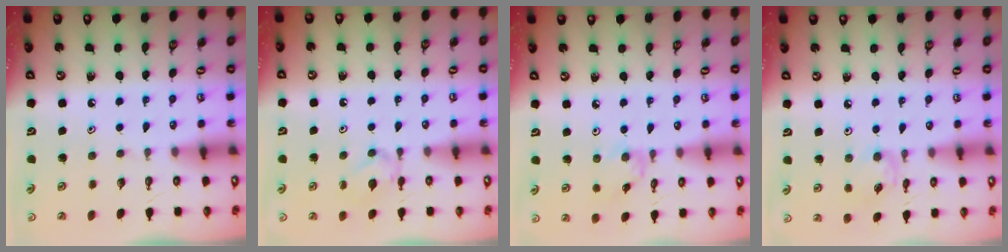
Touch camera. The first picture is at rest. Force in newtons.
{"total": 6.2, "press": 6.1, "slide": 1.0}
{"total": 2.6, "press": 2.5, "slide": 0.5}
{"total": 4.4, "press": 4.3, "slide": 0.3}